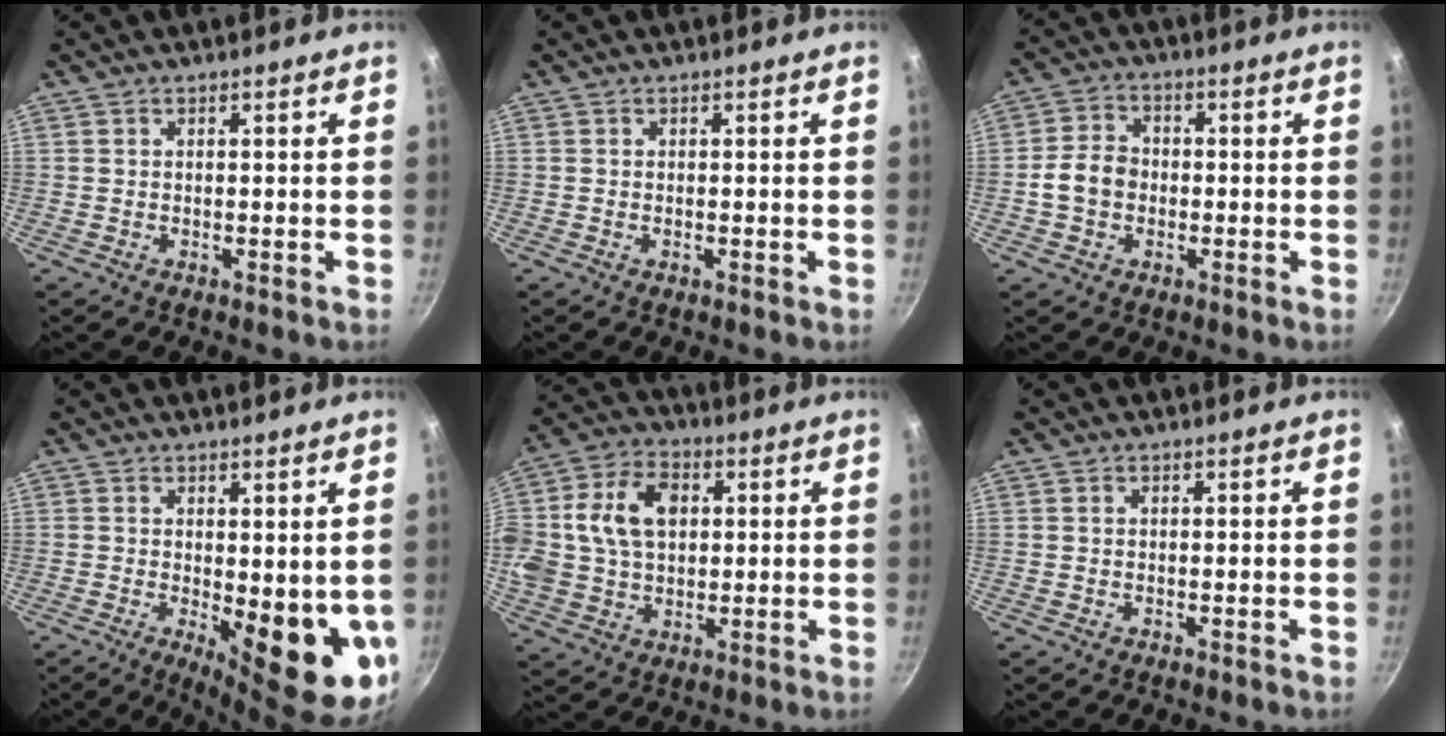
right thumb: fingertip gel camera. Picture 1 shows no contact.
{"total": 0.0}
{"total": 6.5, "force": [-1.1, 5.2, 3.7], "torque": [-0.046, 0.021, -0.029]}
{"total": 12.5, "force": [-0.7, 4.9, 11.5], "torque": [-0.126, -0.024, 0.005]}
{"total": 17.6, "force": [2.9, 12.8, 11.6], "torque": [-0.220, 0.023, 0.043]}
{"total": 0.0}